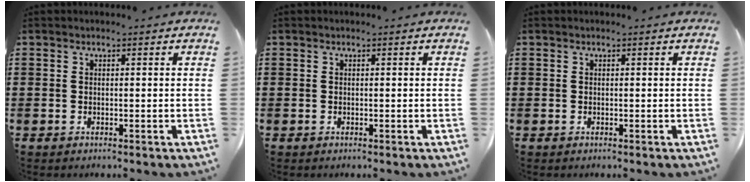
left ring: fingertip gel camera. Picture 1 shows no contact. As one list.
[{"total": 0.0}, {"total": 0.0}]